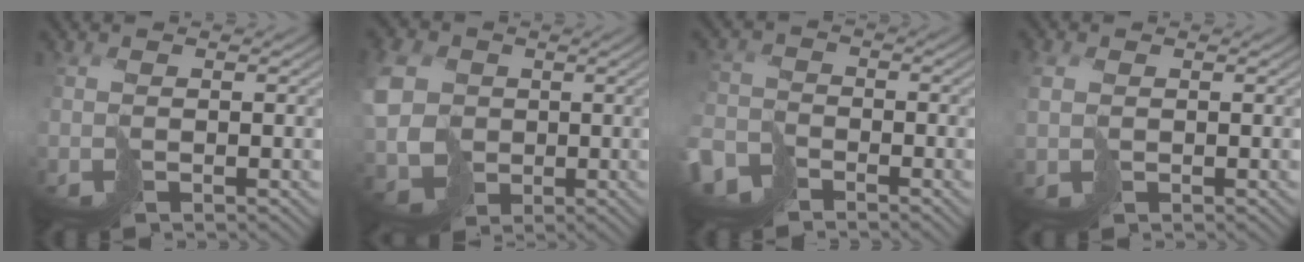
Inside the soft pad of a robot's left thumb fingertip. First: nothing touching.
{"total": 8.4, "force": [1.1, 7.3, 3.9], "torque": [-0.117, 0.000, 0.021]}
{"total": 5.3, "force": [-4.1, 3.0, 1.4], "torque": [-0.038, -0.013, -0.090]}
{"total": 1.4, "force": [0.7, 1.1, 0.6], "torque": [-0.026, -0.002, 0.019]}